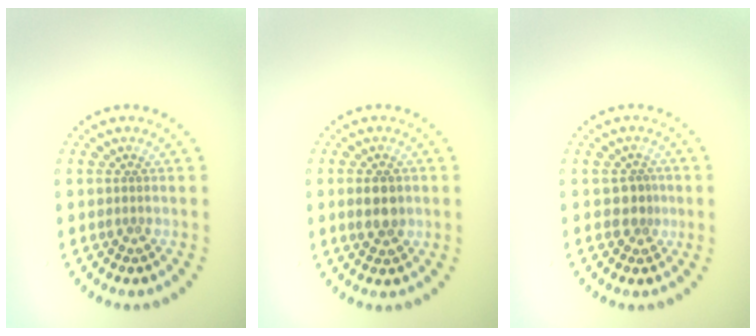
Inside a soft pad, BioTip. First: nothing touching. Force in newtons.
{"total": 2.5, "press": 2.5, "slide": 0.1}
{"total": 1.5, "press": 1.1, "slide": 1.0}